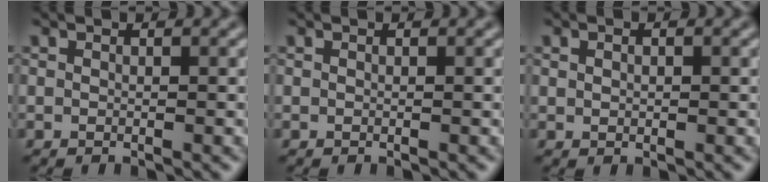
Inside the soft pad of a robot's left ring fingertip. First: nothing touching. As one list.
[{"total": 0.0}, {"total": 0.8, "force": [0.2, 0.5, 0.5], "torque": [-0.009, 0.001, 0.005]}]